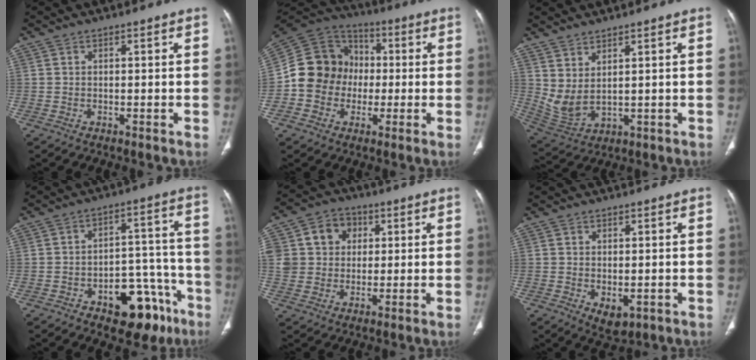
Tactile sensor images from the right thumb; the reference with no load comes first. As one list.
[{"total": 14.3, "force": [-1.7, 13.1, 5.5], "torque": [-0.075, 0.037, -0.037]}, {"total": 6.4, "force": [2.8, 2.5, 5.2], "torque": [-0.110, -0.026, 0.072]}, {"total": 15.4, "force": [-8.4, 8.3, 10.0], "torque": [-0.083, 0.074, -0.109]}, {"total": 12.2, "force": [3.2, 10.5, 5.3], "torque": [-0.071, 0.012, 0.055]}, {"total": 3.8, "force": [-0.8, 2.2, 3.0], "torque": [-0.038, -0.008, 0.002]}]